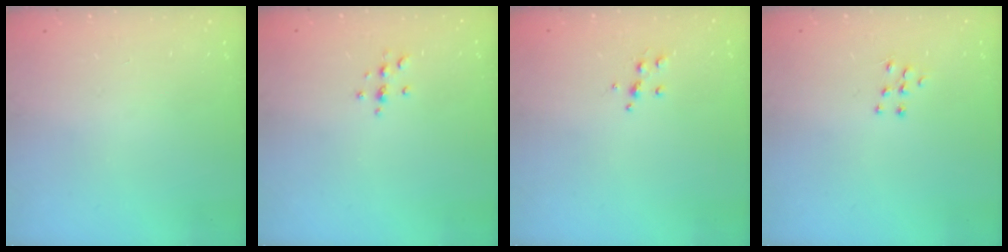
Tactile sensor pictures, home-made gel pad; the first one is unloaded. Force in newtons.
{"total": 2.7, "press": 2.7, "slide": 0.3}
{"total": 5.5, "press": 5.4, "slide": 0.9}
{"total": 5.0, "press": 5.0, "slide": 0.4}